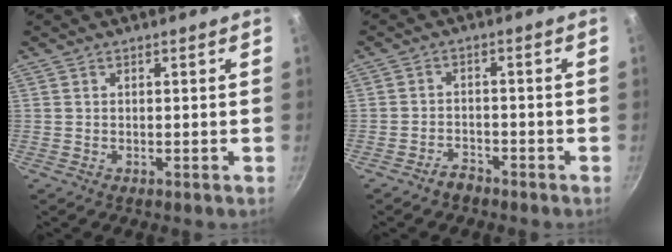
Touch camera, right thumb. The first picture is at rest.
{"total": 2.7, "force": [-2.2, 1.3, 0.7], "torque": [-0.011, 0.013, -0.040]}